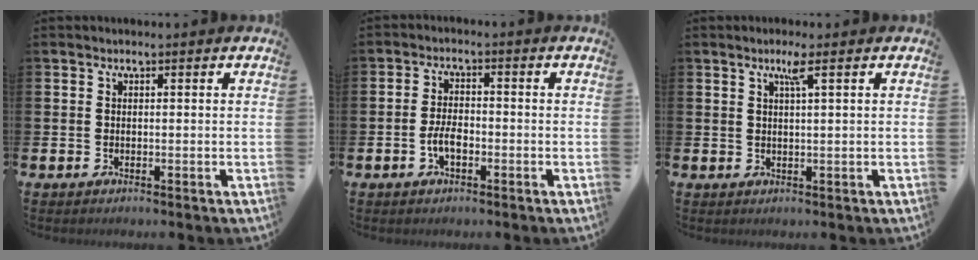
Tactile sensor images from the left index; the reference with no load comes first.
{"total": 3.2, "force": [-1.1, 1.5, 2.6], "torque": [-0.048, 0.005, -0.021]}
{"total": 2.3, "force": [1.3, 0.0, 1.8], "torque": [-0.033, -0.002, 0.020]}